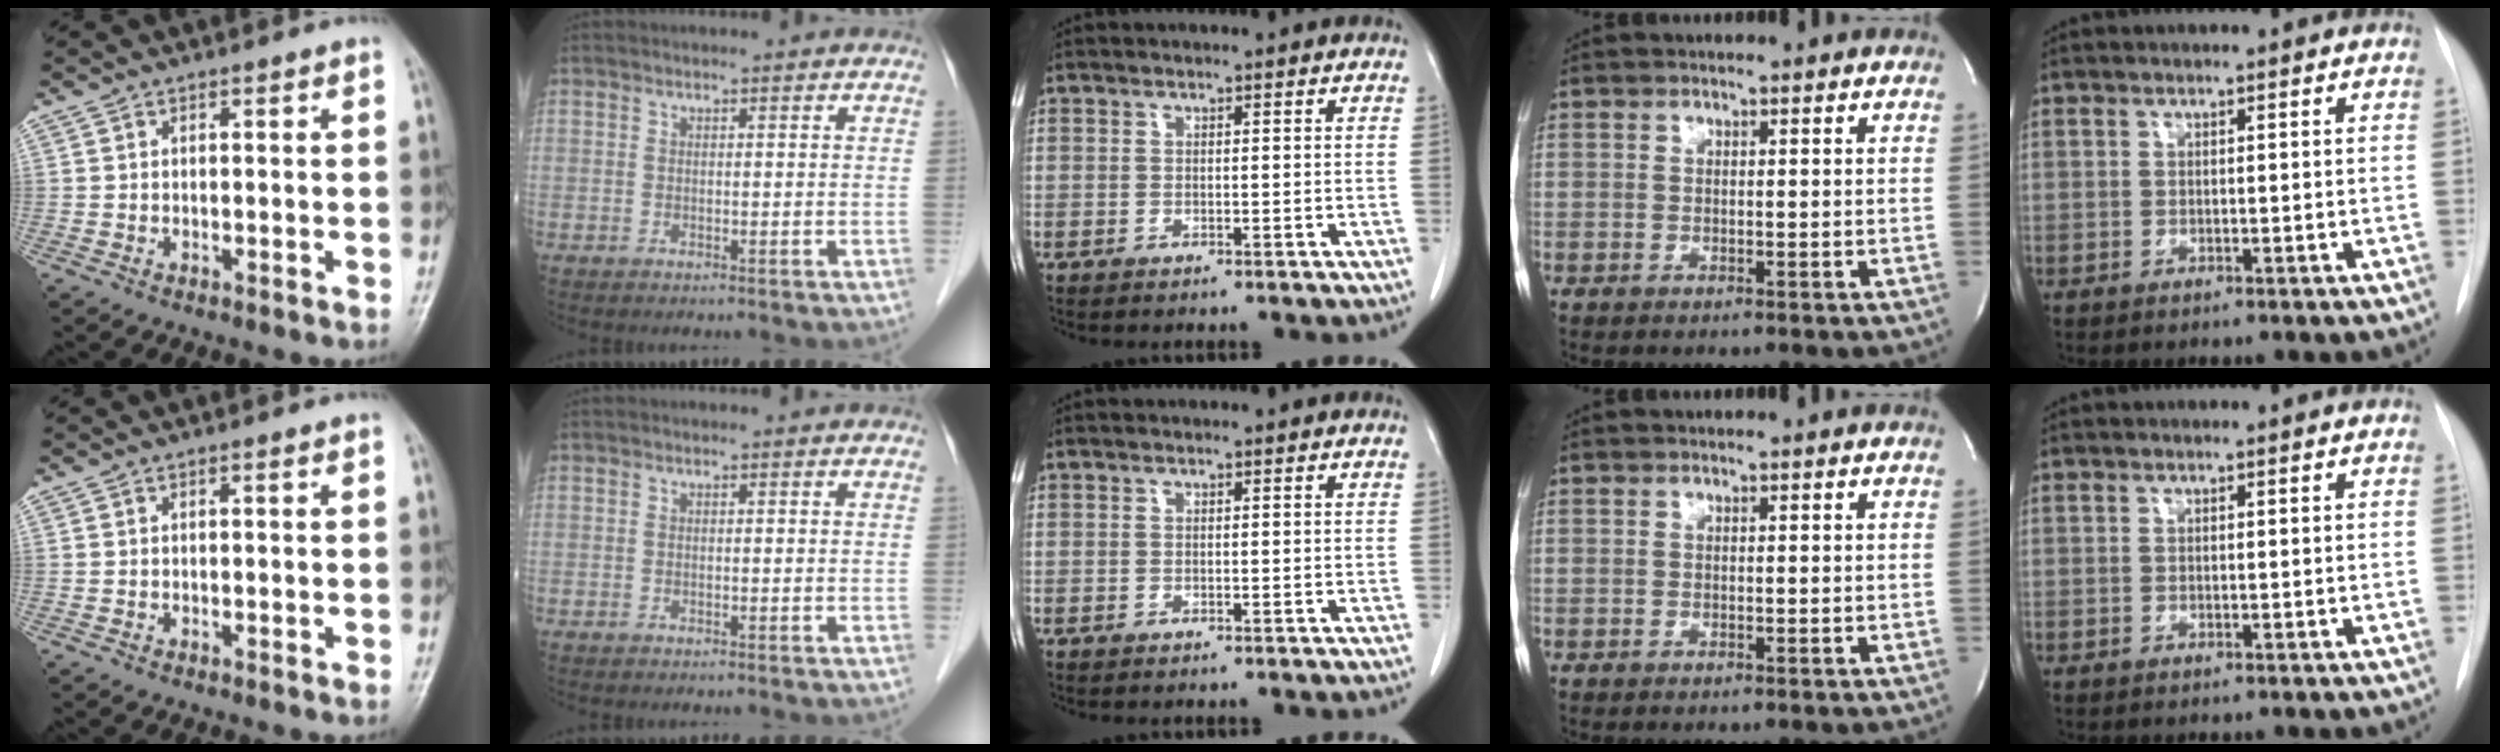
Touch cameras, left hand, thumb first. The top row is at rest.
{}